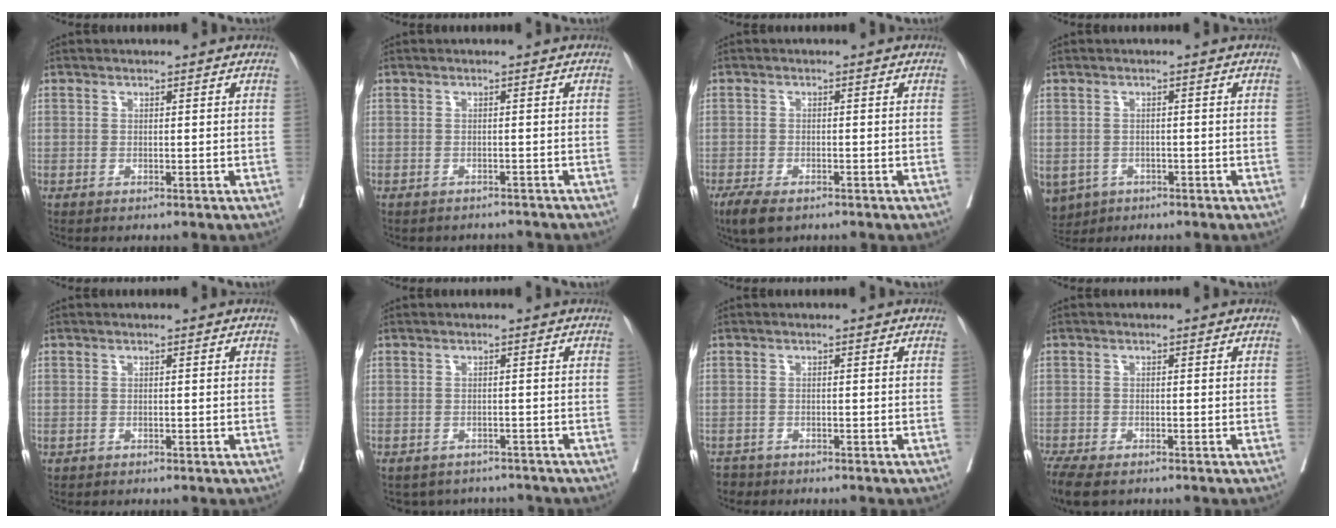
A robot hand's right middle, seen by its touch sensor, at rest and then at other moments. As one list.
[{"total": 4.1, "force": [-3.8, 1.2, 0.4], "torque": [-0.001, 0.003, -0.045]}, {"total": 5.2, "force": [-3.7, 1.9, 3.1], "torque": [-0.057, -0.010, -0.058]}, {"total": 8.9, "force": [-4.6, 6.9, 3.1], "torque": [-0.089, -0.003, -0.064]}, {"total": 0.0}, {"total": 6.7, "force": [-6.1, 2.6, 0.8], "torque": [-0.007, 0.017, -0.071]}, {"total": 2.0, "force": [-1.8, 0.8, -0.1], "torque": [0.001, -0.001, -0.032]}, {"total": 7.5, "force": [-5.8, 2.3, 4.2], "torque": [-0.082, -0.016, -0.095]}]